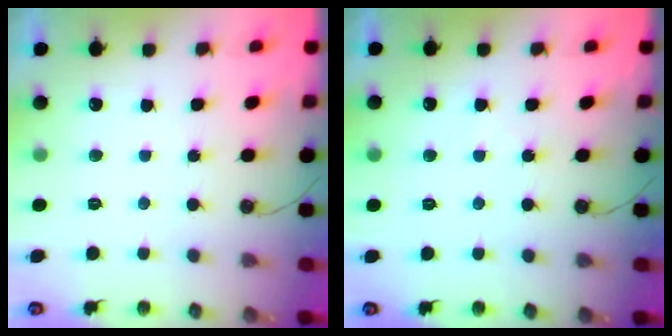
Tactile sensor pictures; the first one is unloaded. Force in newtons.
{"total": 3.8, "press": 3.7, "slide": 0.6}